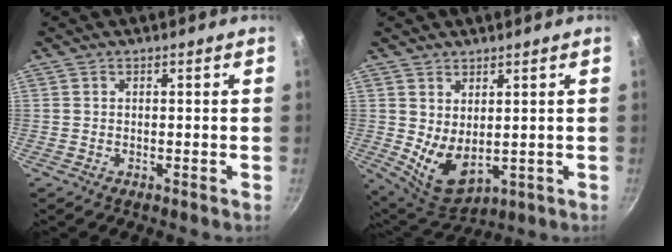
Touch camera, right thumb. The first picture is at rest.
{"total": 8.2, "force": [1.3, 4.8, 6.5], "torque": [-0.094, -0.032, 0.043]}